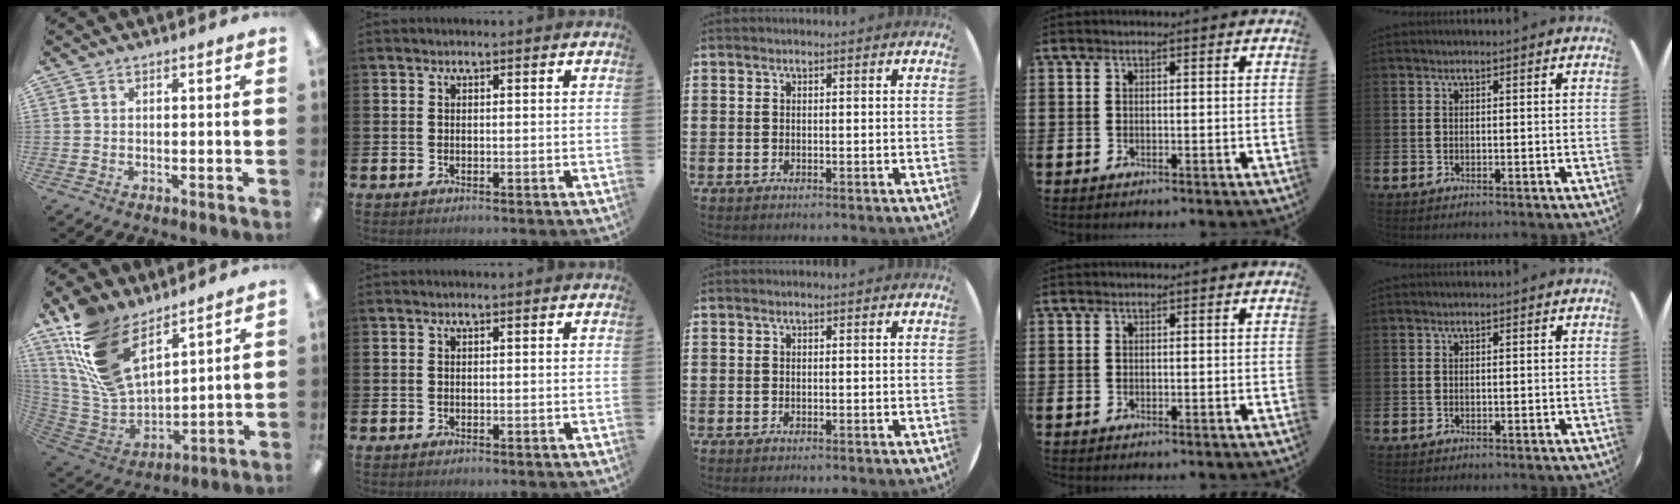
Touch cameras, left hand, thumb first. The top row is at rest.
{"thumb": {"total": 19.7, "force": [11.8, 10.2, 12.0], "torque": [-0.275, -0.055, 0.220]}}